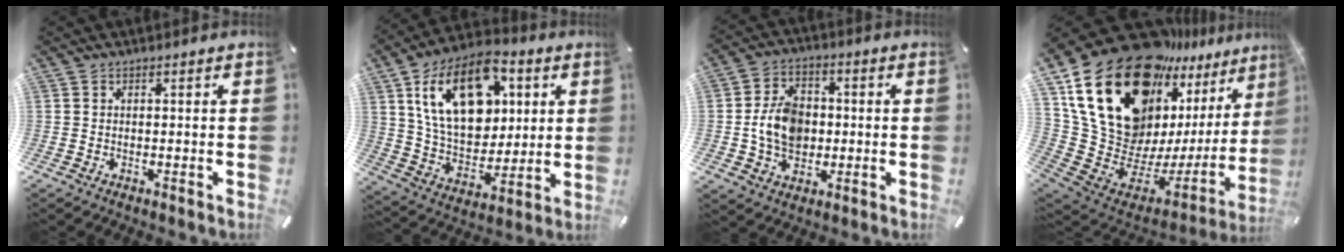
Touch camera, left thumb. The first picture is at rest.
{"total": 21.3, "force": [7.6, 14.5, 13.7], "torque": [-0.252, -0.023, 0.135]}
{"total": 9.9, "force": [-0.7, 7.9, 5.9], "torque": [-0.121, 0.010, -0.013]}
{"total": 28.3, "force": [14.1, 16.7, 18.0], "torque": [-0.276, -0.145, 0.286]}